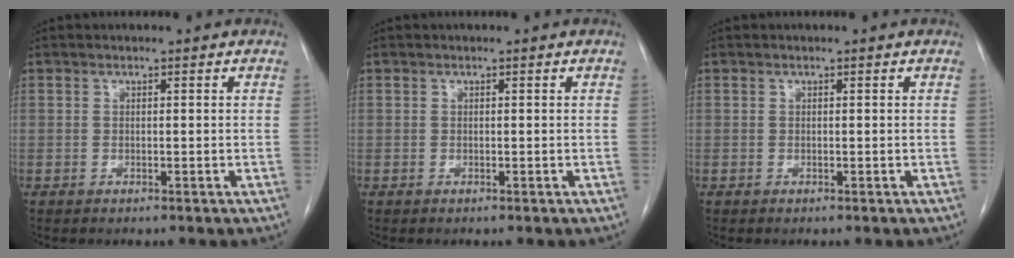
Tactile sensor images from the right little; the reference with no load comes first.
{"total": 0.0}
{"total": 0.0}